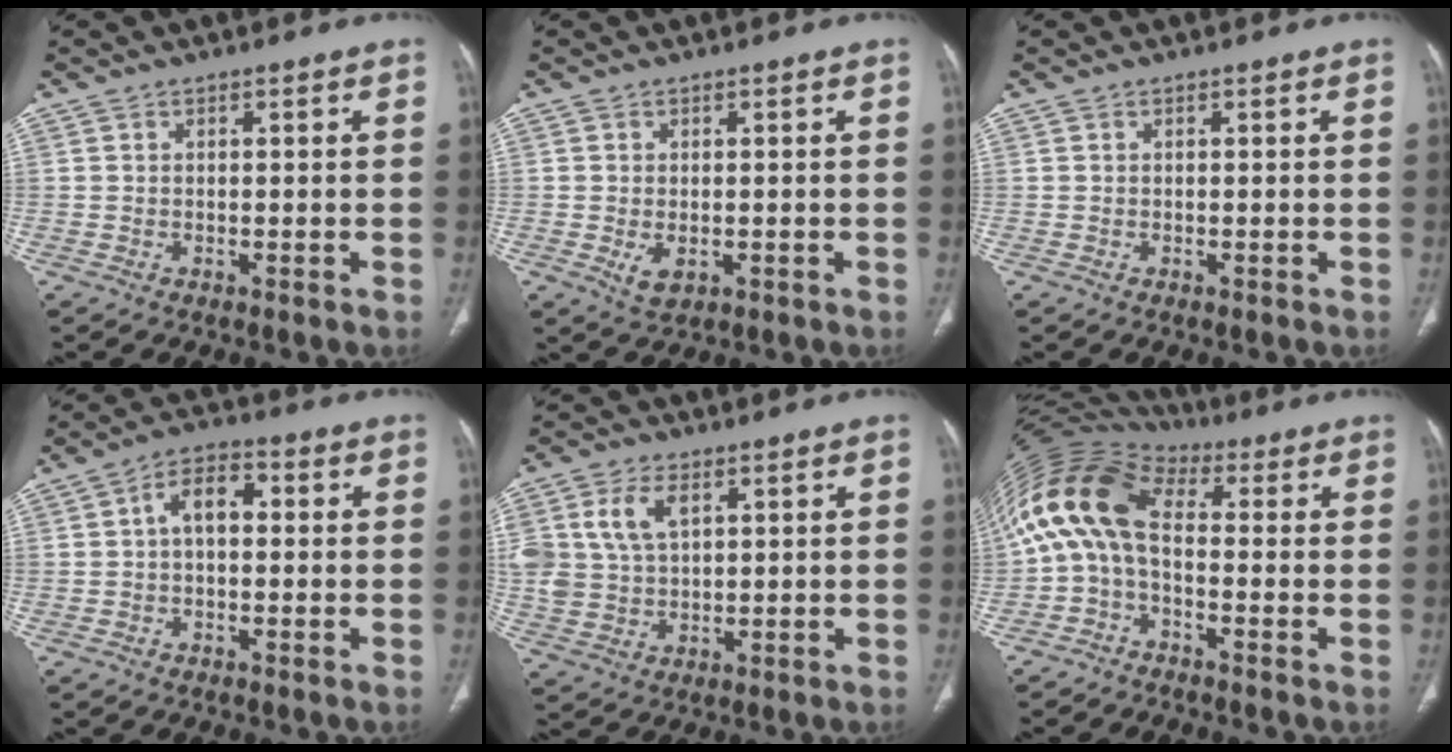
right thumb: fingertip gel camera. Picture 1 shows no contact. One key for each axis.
{"total": 3.2, "fx": -0.7, "fy": 2.0, "fz": 2.4, "tx": -0.042, "ty": -0.006, "tz": -0.003}
{"total": 0.0}
{"total": 6.5, "fx": 0.6, "fy": 3.9, "fz": 5.2, "tx": -0.079, "ty": 0.024, "tz": 0.000}
{"total": 9.9, "fx": 3.5, "fy": 6.3, "fz": 6.9, "tx": -0.142, "ty": 0.001, "tz": 0.075}
{"total": 13.3, "fx": 0.2, "fy": 7.6, "fz": 11.0, "tx": -0.216, "ty": 0.049, "tz": -0.014}